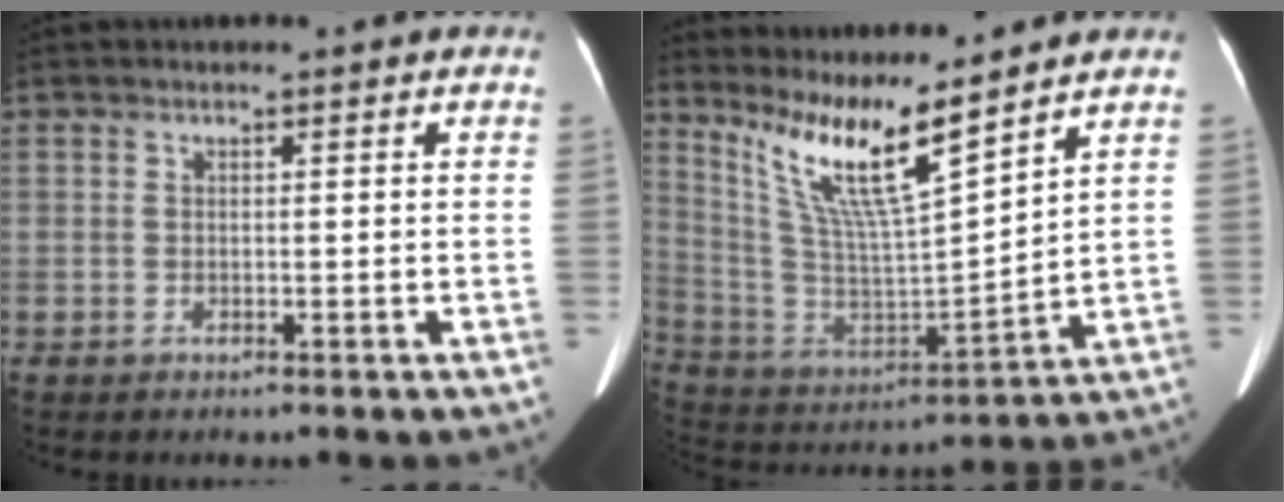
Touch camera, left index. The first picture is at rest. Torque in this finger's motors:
{"motor_torque": [1.09, -1.03, 0.16, 0.19]}